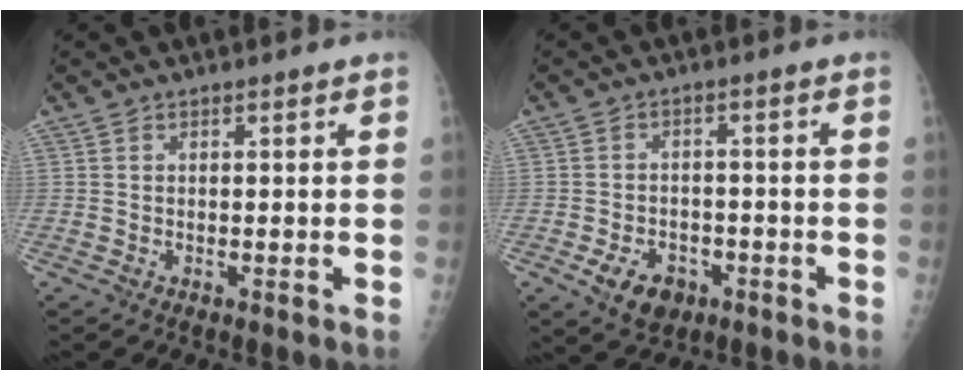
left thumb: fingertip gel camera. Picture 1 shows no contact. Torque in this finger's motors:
{"motor_torque": [-0.16, 0.80, 0.54, 0.25, 0.03]}